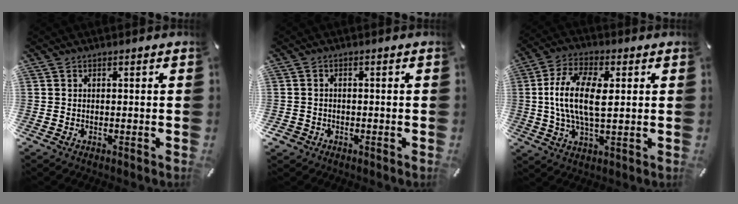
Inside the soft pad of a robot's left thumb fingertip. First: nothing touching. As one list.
[{"total": 2.2, "force": [-1.2, 1.8, 0.5], "torque": [-0.008, 0.006, -0.026]}, {"total": 12.7, "force": [1.5, 5.9, 11.2], "torque": [-0.237, 0.002, 0.027]}]